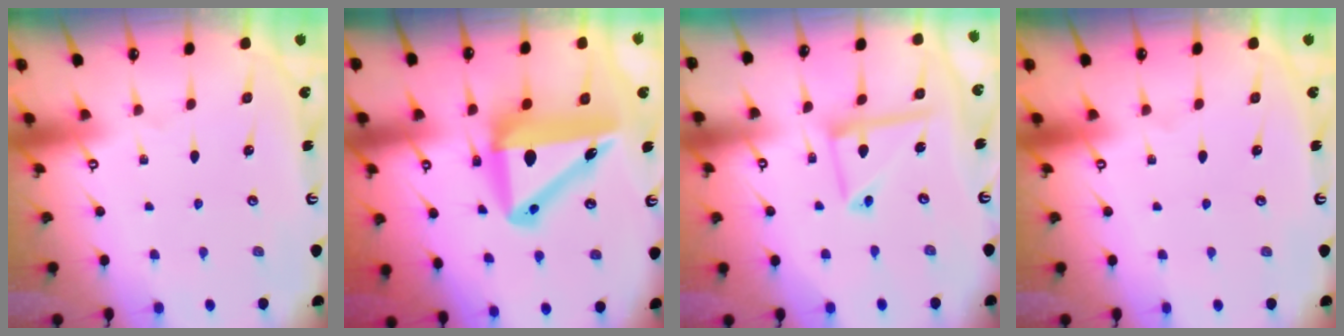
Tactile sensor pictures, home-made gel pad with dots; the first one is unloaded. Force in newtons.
{"total": 14.3, "press": 13.8, "slide": 3.8}
{"total": 10.5, "press": 10.5, "slide": 0.9}
{"total": 0.0}